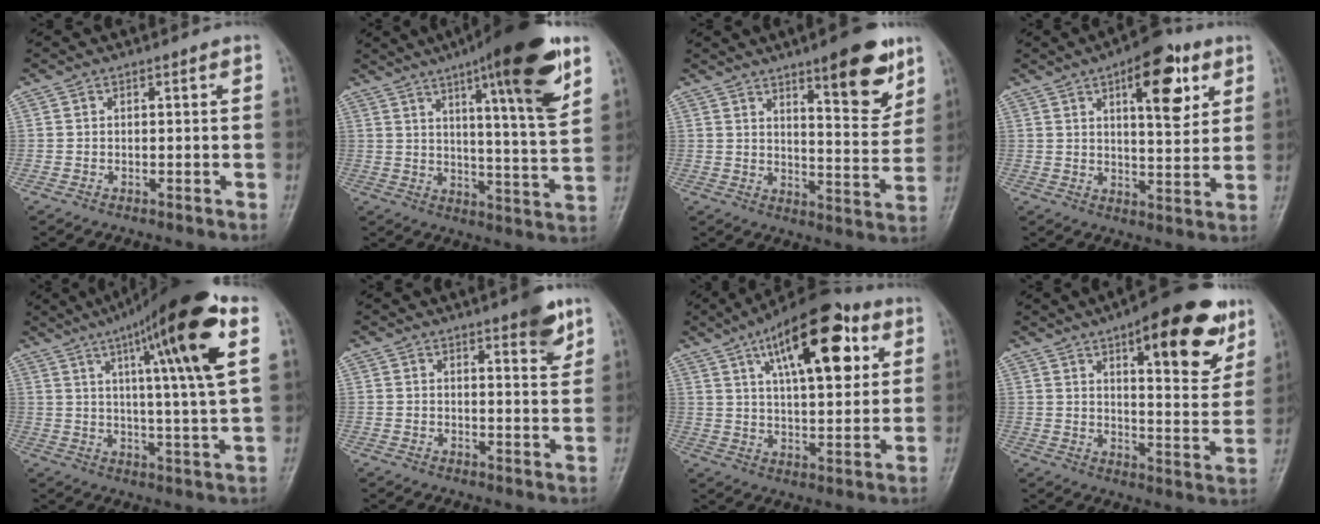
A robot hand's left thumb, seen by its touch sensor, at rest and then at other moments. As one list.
[{"total": 20.2, "force": [10.9, 3.1, 16.7], "torque": [-0.220, -0.046, 0.158]}, {"total": 13.3, "force": [8.1, 3.6, 9.9], "torque": [-0.109, -0.050, 0.115]}, {"total": 13.2, "force": [5.9, 5.5, 10.5], "torque": [-0.117, -0.021, 0.080]}, {"total": 20.2, "force": [8.5, 2.2, 18.2], "torque": [-0.270, -0.014, 0.122]}, {"total": 5.8, "force": [3.7, 1.4, 4.3], "torque": [-0.046, -0.022, 0.045]}, {"total": 19.8, "force": [8.3, 8.2, 16.0], "torque": [-0.216, -0.015, 0.126]}, {"total": 19.8, "force": [10.8, 6.9, 15.1], "torque": [-0.163, -0.046, 0.150]}]